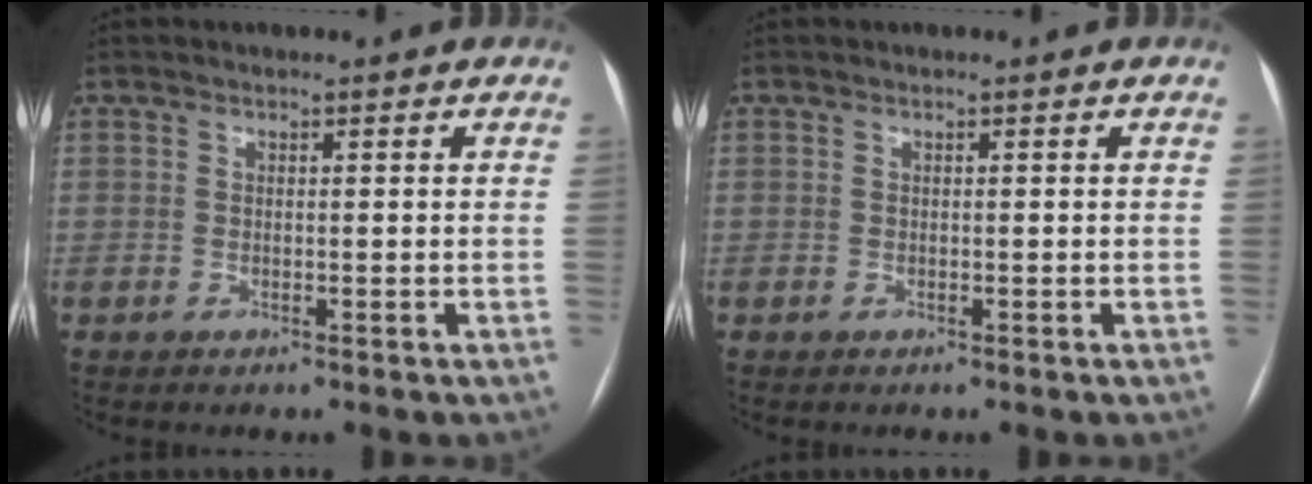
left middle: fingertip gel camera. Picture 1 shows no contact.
{"total": 0.0}